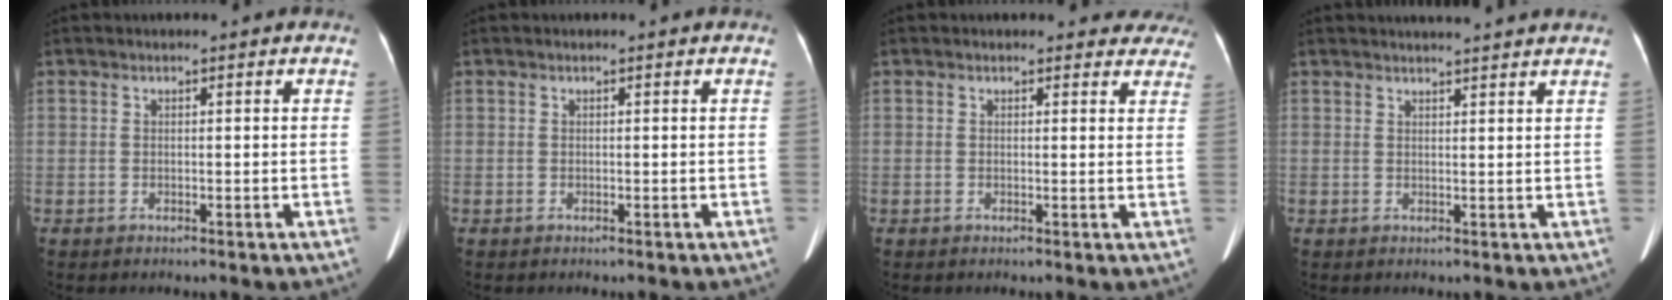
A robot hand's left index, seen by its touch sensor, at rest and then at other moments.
{"total": 0.0}
{"total": 5.9, "force": [5.3, 2.6, 0.1], "torque": [0.037, -0.009, 0.026]}
{"total": 6.8, "force": [6.3, -0.4, 2.4], "torque": [-0.031, 0.019, 0.066]}